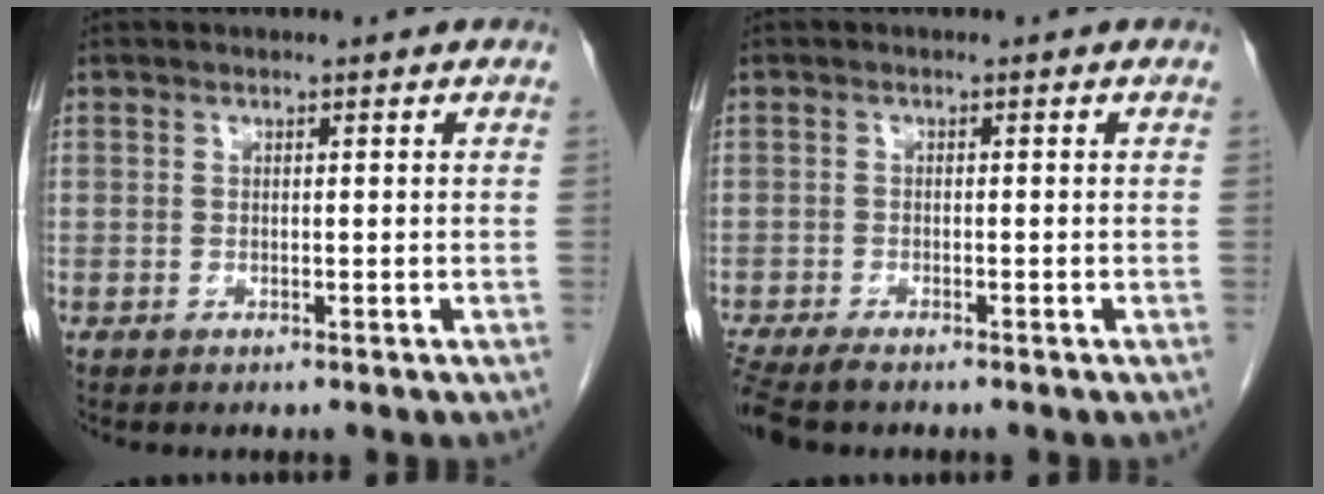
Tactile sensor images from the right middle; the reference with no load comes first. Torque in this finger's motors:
{"motor_torque": [0.55, -0.40, 0.02, 0.05]}